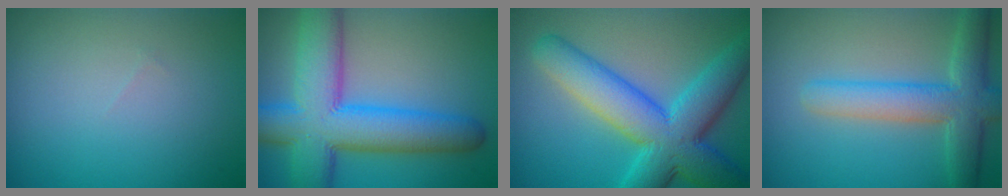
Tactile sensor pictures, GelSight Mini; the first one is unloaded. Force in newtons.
{"total": 11.5, "press": 11.5, "slide": 0.4}
{"total": 10.2, "press": 10.2, "slide": 0.2}
{"total": 5.8, "press": 5.8, "slide": 0.2}